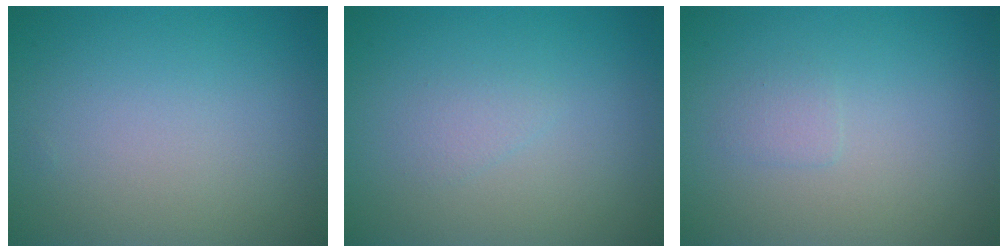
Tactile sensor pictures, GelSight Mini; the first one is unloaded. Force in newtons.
{"total": 0.9, "press": 0.9, "slide": 0.1}
{"total": 0.8, "press": 0.8, "slide": 0.0}